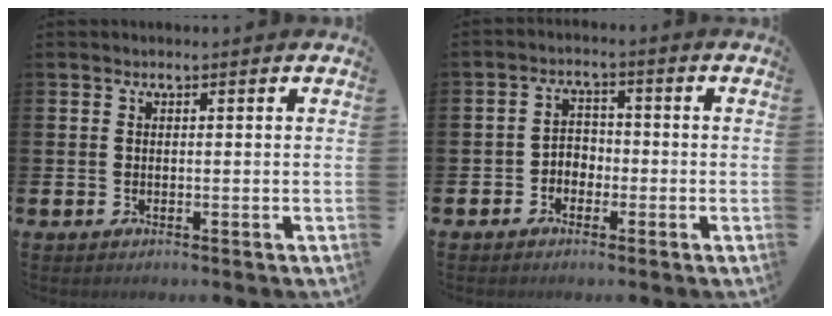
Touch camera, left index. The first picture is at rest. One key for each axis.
{"total": 2.7, "fx": -1.9, "fy": 1.8, "fz": 0.7, "tx": -0.013, "ty": 0.007, "tz": -0.045}